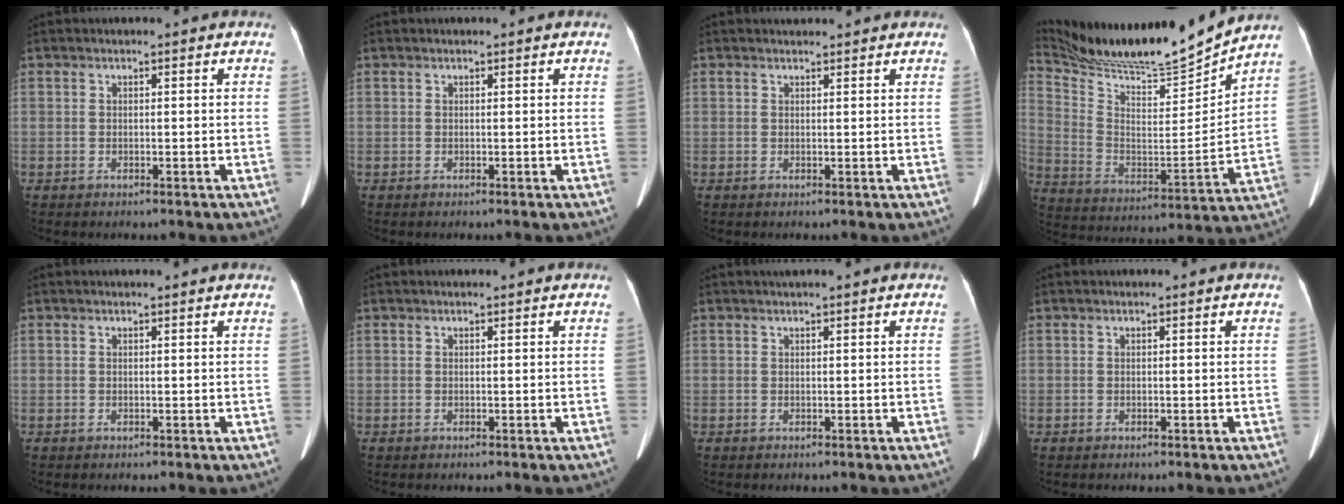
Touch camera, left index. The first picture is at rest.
{"total": 0.0}
{"total": 2.1, "force": [2.0, 0.4, 0.4], "torque": [-0.011, 0.017, 0.027]}
{"total": 18.5, "force": [17.5, -0.8, 6.0], "torque": [-0.128, -0.041, 0.296]}
{"total": 1.3, "force": [1.2, 0.0, 0.3], "torque": [-0.013, 0.002, 0.010]}
{"total": 0.0}
{"total": 1.1, "force": [0.8, -0.1, 0.7], "torque": [-0.009, 0.014, 0.017]}
{"total": 0.0}